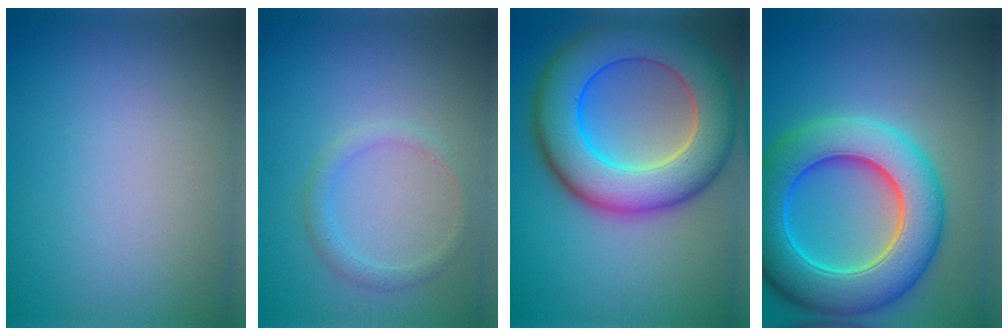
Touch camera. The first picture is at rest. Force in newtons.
{"total": 1.5, "press": 1.5, "slide": 0.1}
{"total": 11.1, "press": 11.1, "slide": 0.6}
{"total": 10.1, "press": 10.1, "slide": 0.6}